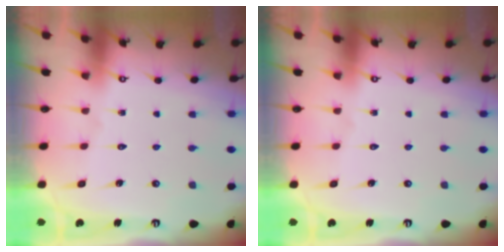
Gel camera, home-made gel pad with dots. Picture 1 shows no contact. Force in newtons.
{"total": 0.0}